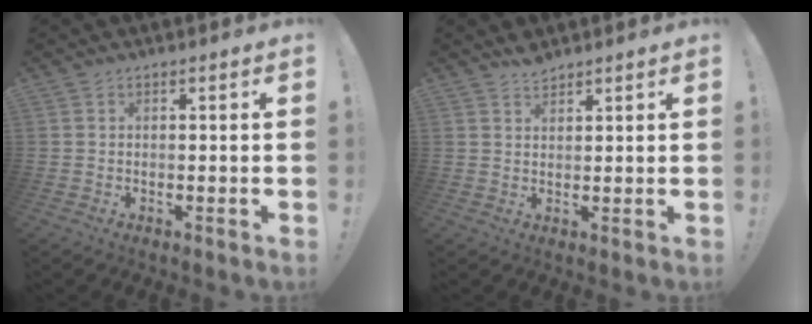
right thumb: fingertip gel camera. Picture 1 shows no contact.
{"total": 3.0, "force": [2.8, 0.8, 0.6], "torque": [0.007, -0.023, 0.049]}